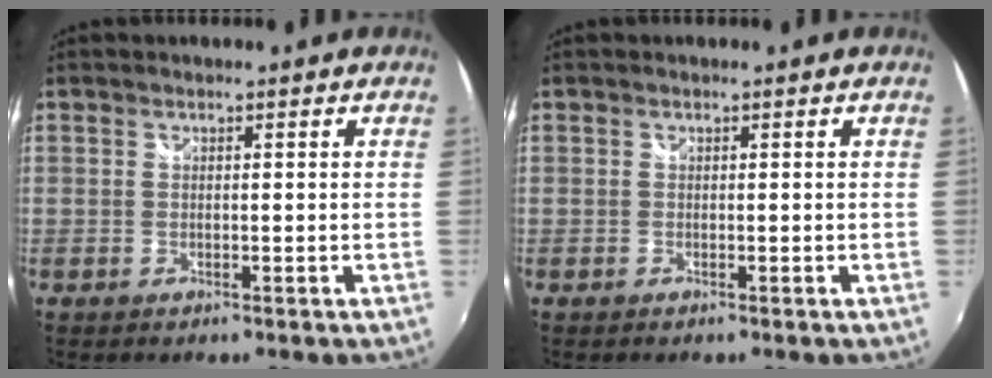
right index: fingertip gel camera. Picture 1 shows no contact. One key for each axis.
{"total": 0.0}